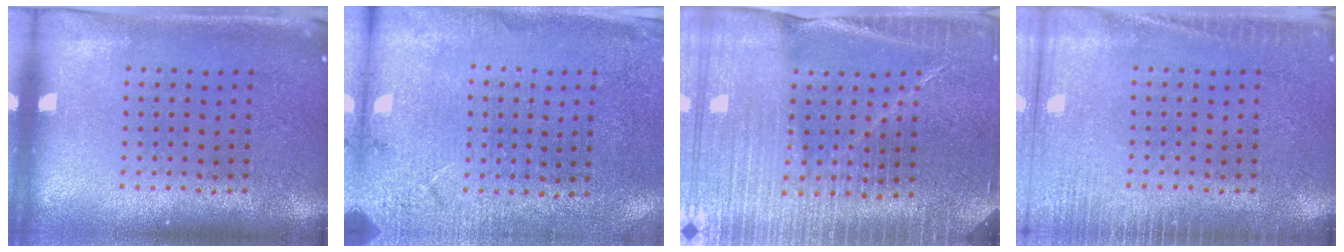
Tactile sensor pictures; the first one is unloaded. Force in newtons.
{"total": 2.6, "press": 2.5, "slide": 0.7}
{"total": 4.3, "press": 4.0, "slide": 1.5}
{"total": 2.7, "press": 2.7, "slide": 0.5}